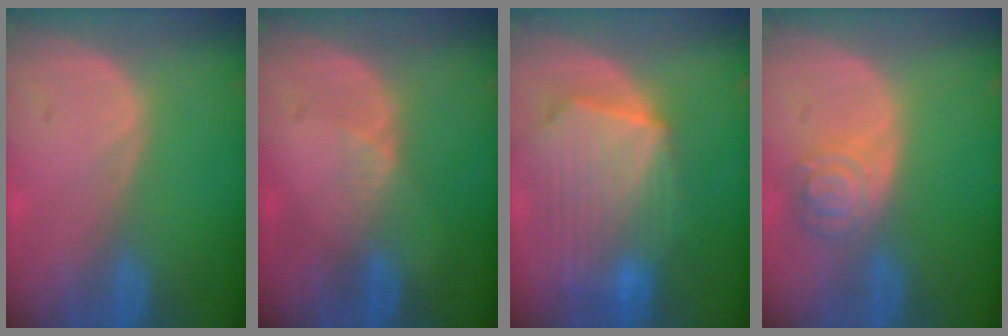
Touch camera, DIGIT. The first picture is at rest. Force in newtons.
{"total": 2.0, "press": 1.6, "slide": 1.3}
{"total": 10.8, "press": 9.5, "slide": 5.2}
{"total": 5.3, "press": 4.7, "slide": 2.3}